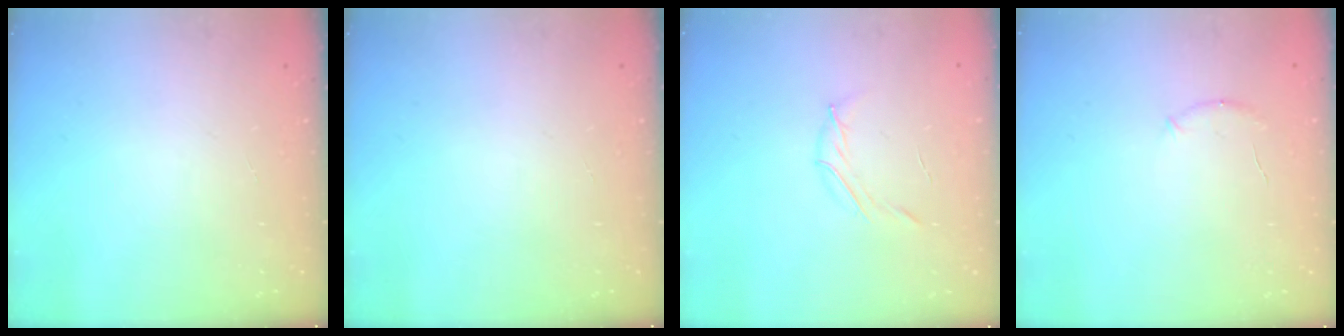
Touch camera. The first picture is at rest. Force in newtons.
{"total": 0.0}
{"total": 3.8, "press": 3.7, "slide": 1.0}
{"total": 4.9, "press": 4.8, "slide": 0.9}